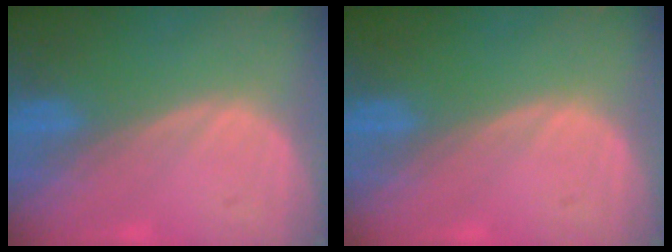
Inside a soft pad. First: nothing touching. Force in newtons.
{"total": 0.0}